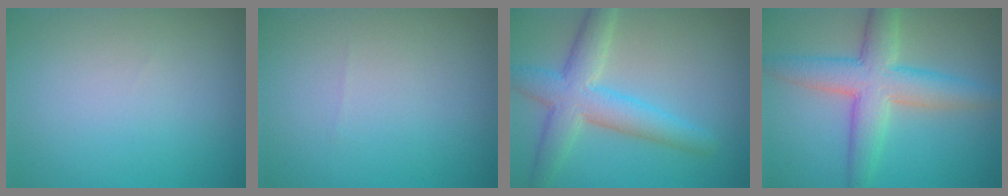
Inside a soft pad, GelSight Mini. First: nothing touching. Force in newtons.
{"total": 0.0}
{"total": 5.6, "press": 5.6, "slide": 0.1}
{"total": 6.4, "press": 6.4, "slide": 0.2}